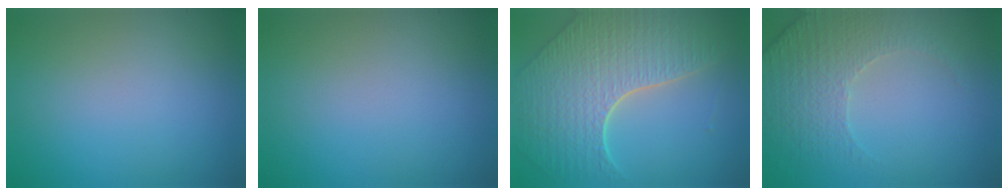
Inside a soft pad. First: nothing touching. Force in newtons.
{"total": 0.0}
{"total": 8.6, "press": 6.2, "slide": 6.0}
{"total": 4.9, "press": 3.5, "slide": 3.5}